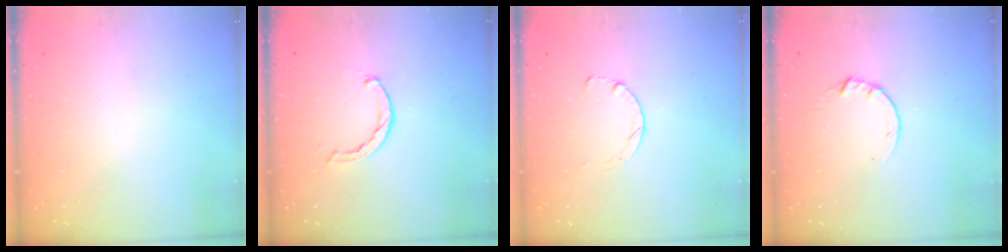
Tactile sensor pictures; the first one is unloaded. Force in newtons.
{"total": 1.4, "press": 1.3, "slide": 0.3}
{"total": 0.0}
{"total": 3.5, "press": 3.5, "slide": 0.4}